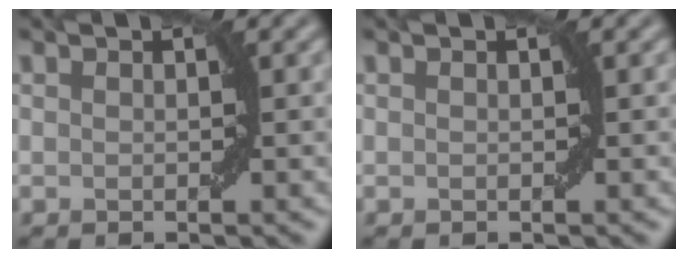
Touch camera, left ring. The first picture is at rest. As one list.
[{"total": 0.0}]